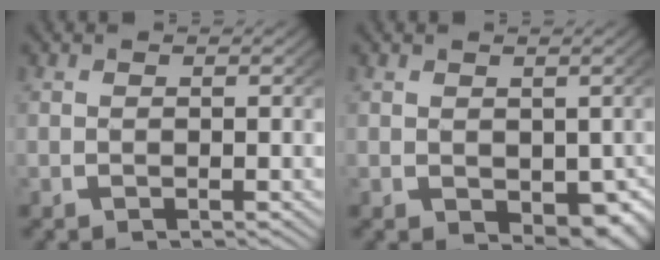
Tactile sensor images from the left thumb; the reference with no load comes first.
{"total": 4.0, "force": [-0.4, 2.8, 2.8], "torque": [-0.037, -0.027, 0.016]}